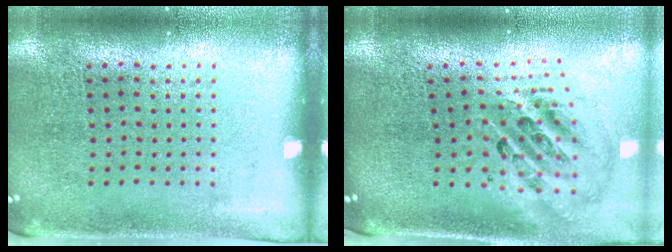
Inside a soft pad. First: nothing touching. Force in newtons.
{"total": 2.5, "press": 1.7, "slide": 1.8}